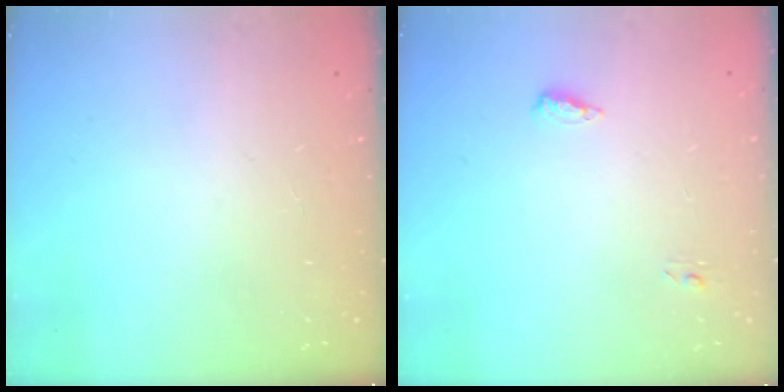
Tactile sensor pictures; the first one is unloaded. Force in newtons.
{"total": 4.9, "press": 4.6, "slide": 1.5}